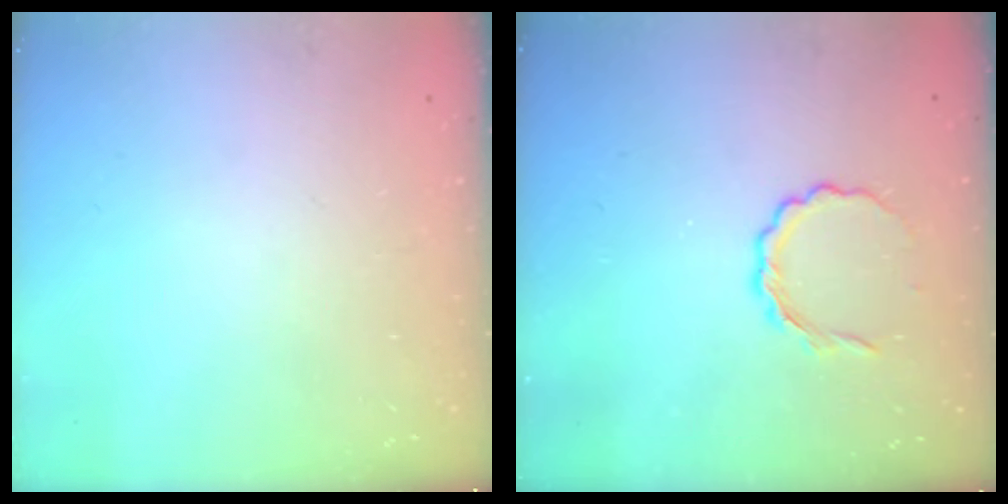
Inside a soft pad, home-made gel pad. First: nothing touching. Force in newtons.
{"total": 4.8, "press": 4.6, "slide": 1.2}